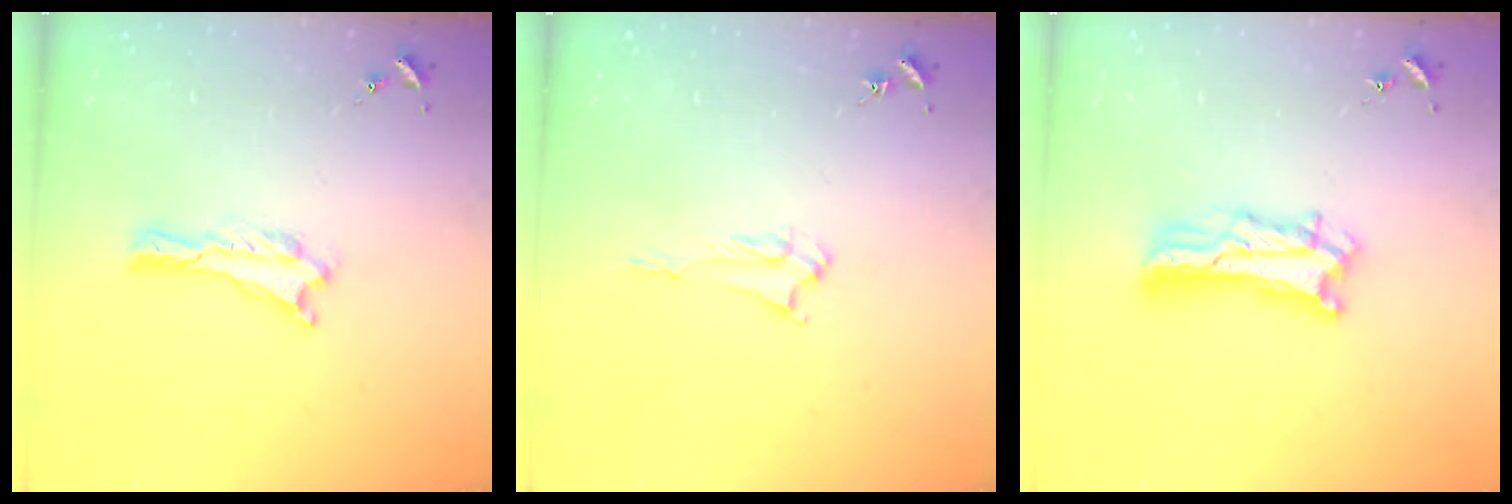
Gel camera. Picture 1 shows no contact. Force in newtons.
{"total": 2.4, "press": 2.4, "slide": 0.3}
{"total": 7.3, "press": 7.3, "slide": 0.7}